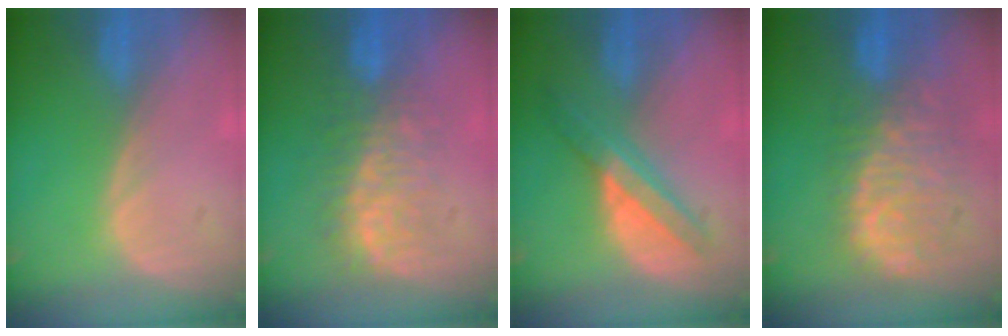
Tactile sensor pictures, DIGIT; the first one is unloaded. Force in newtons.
{"total": 7.6, "press": 7.5, "slide": 1.2}
{"total": 7.1, "press": 6.0, "slide": 3.7}
{"total": 10.9, "press": 9.4, "slide": 5.5}